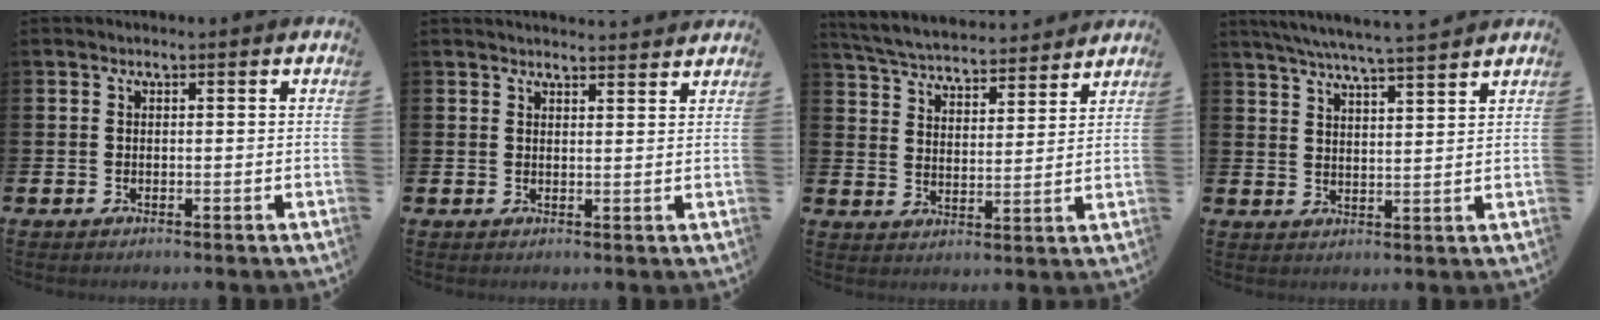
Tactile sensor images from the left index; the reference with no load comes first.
{"total": 2.4, "force": [2.4, 0.2, 0.0], "torque": [0.004, -0.016, 0.042]}
{"total": 5.5, "force": [5.4, 0.8, 0.7], "torque": [-0.041, -0.039, 0.093]}
{"total": 6.1, "force": [5.8, -0.4, 1.9], "torque": [-0.051, -0.030, 0.101]}